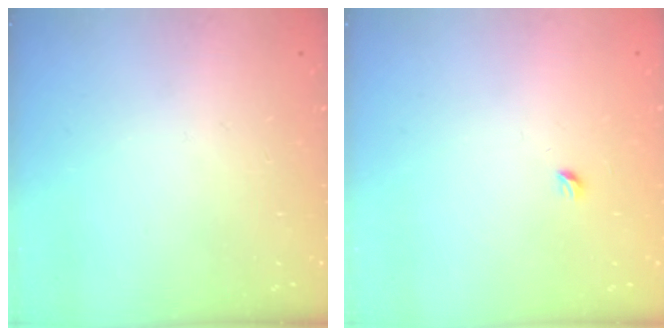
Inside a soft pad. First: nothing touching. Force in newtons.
{"total": 2.9, "press": 2.9, "slide": 0.4}